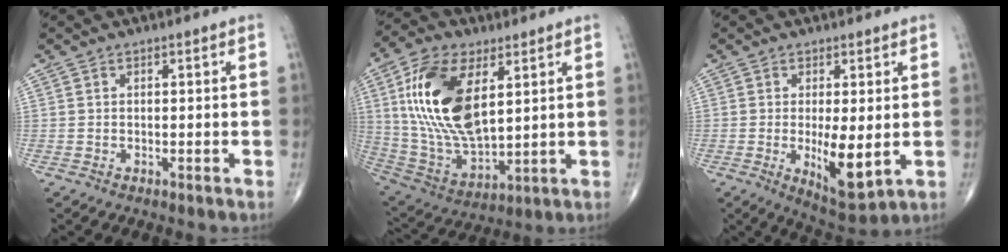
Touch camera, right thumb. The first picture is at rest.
{"total": 20.1, "force": [5.8, 10.1, 16.4], "torque": [-0.317, -0.022, 0.114]}
{"total": 8.6, "force": [-0.9, 2.9, 8.0], "torque": [-0.125, -0.027, -0.004]}